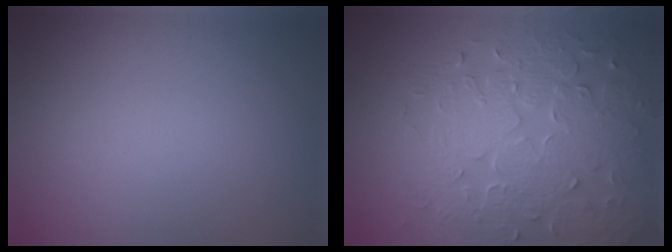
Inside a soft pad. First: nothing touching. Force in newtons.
{"total": 8.1, "press": 5.9, "slide": 5.6}